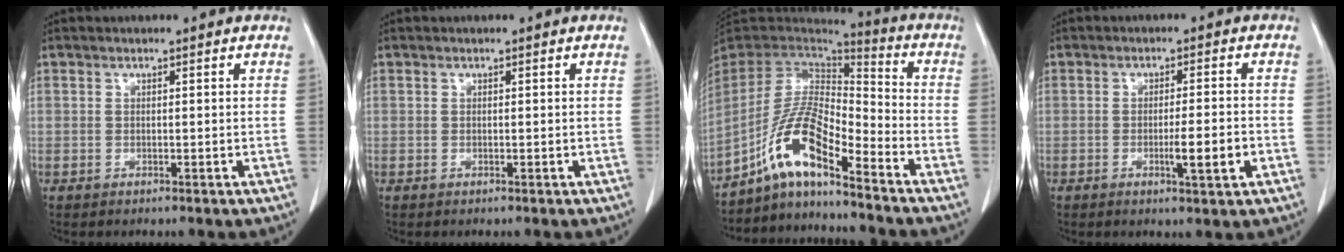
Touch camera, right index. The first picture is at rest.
{"total": 0.0}
{"total": 11.9, "force": [-7.8, 2.0, 8.7], "torque": [-0.181, 0.013, -0.147]}
{"total": 4.9, "force": [-1.6, 0.1, 4.6], "torque": [-0.071, -0.005, -0.021]}